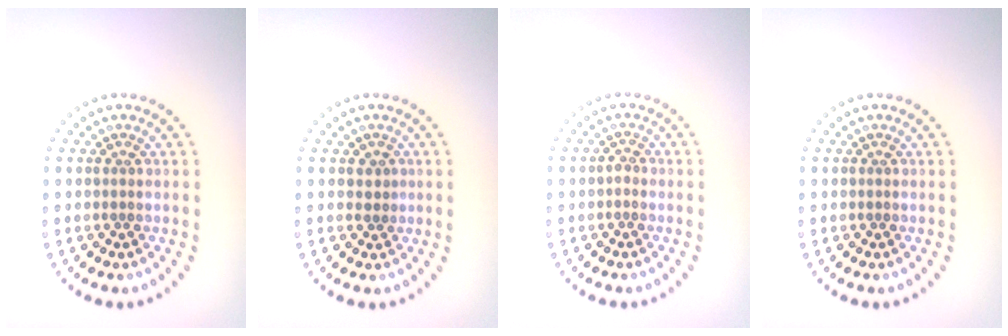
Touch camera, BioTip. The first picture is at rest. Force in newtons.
{"total": 1.0, "press": 0.9, "slide": 0.3}
{"total": 0.7, "press": 0.6, "slide": 0.4}
{"total": 0.0}